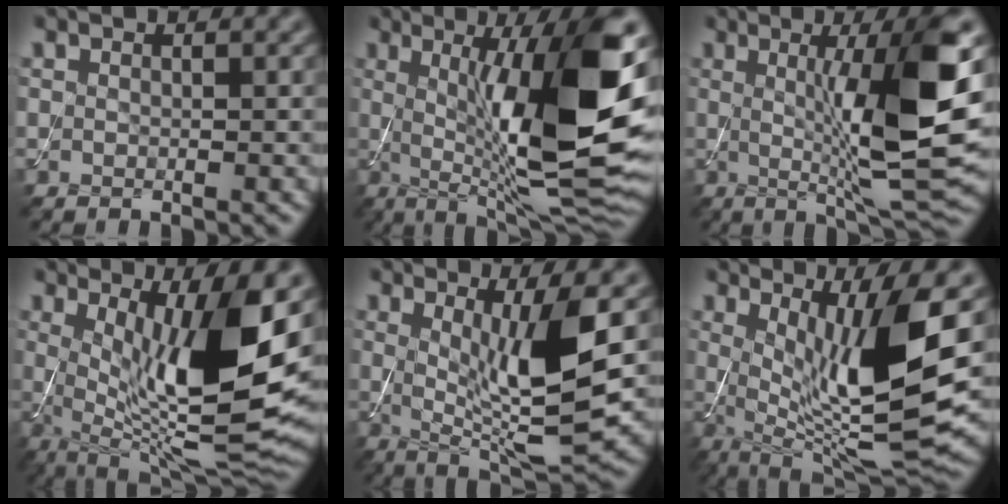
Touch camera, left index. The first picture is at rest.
{"total": 14.5, "force": [1.6, 3.4, 14.0], "torque": [-0.202, -0.003, 0.031]}
{"total": 11.4, "force": [0.8, 2.0, 11.2], "torque": [-0.160, -0.004, 0.022]}
{"total": 13.5, "force": [1.6, 3.4, 12.9], "torque": [-0.201, -0.016, 0.036]}
{"total": 8.2, "force": [0.9, 1.8, 8.0], "torque": [-0.129, -0.020, 0.025]}
{"total": 11.9, "force": [1.8, 2.8, 11.4], "torque": [-0.188, -0.017, 0.040]}